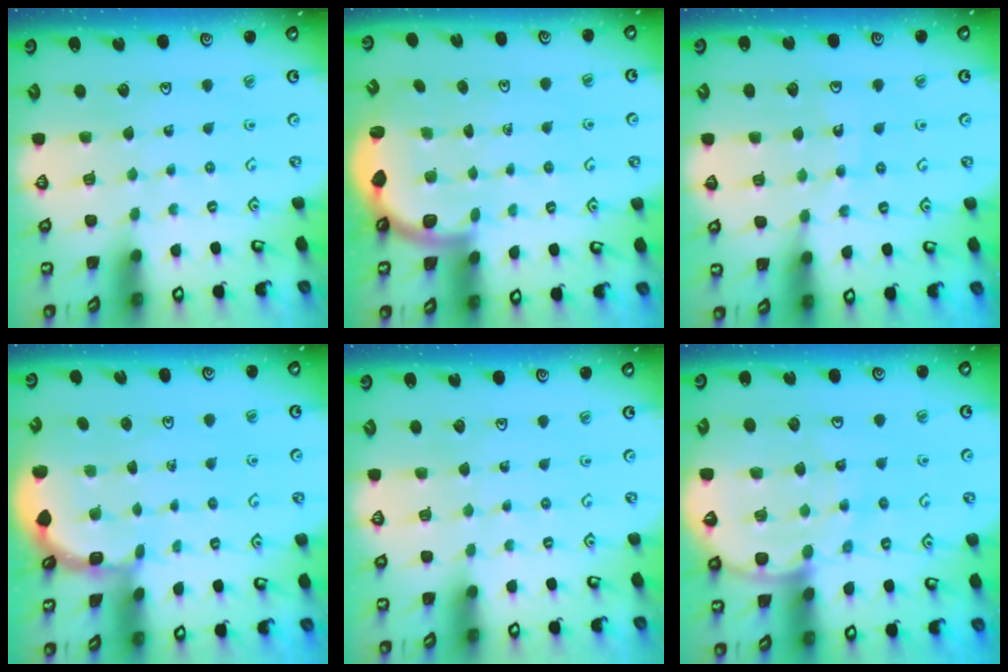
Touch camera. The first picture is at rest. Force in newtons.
{"total": 2.6, "press": 2.5, "slide": 0.6}
{"total": 10.1, "press": 9.5, "slide": 3.3}
{"total": 1.9, "press": 1.9, "slide": 0.2}
{"total": 0.0}
{"total": 10.6, "press": 10.5, "slide": 1.4}